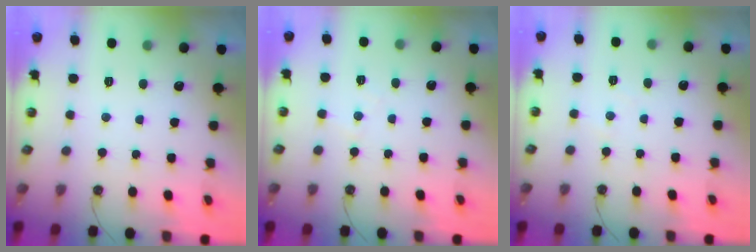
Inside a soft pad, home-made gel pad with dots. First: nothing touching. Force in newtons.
{"total": 3.0, "press": 2.9, "slide": 0.5}
{"total": 2.6, "press": 2.5, "slide": 0.5}